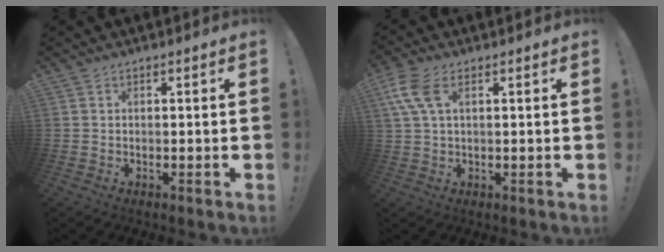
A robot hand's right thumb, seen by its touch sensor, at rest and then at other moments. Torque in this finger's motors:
{"motor_torque": [0.61, 1.68, 0.58, -0.02, 0.24]}